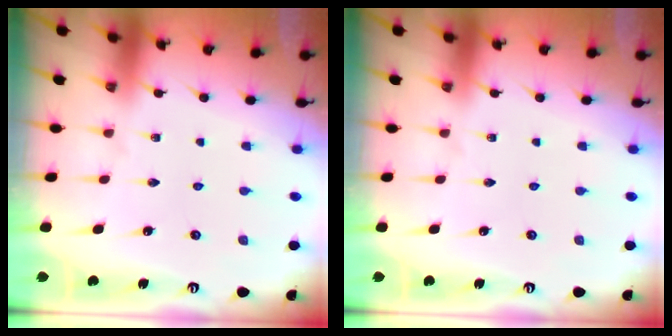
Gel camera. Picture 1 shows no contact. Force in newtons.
{"total": 0.0}